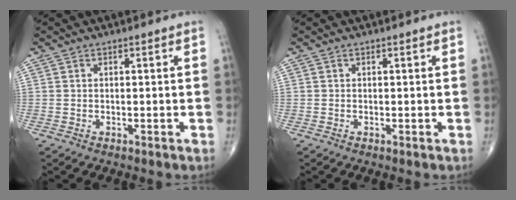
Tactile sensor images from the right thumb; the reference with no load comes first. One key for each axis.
{"total": 0.0}